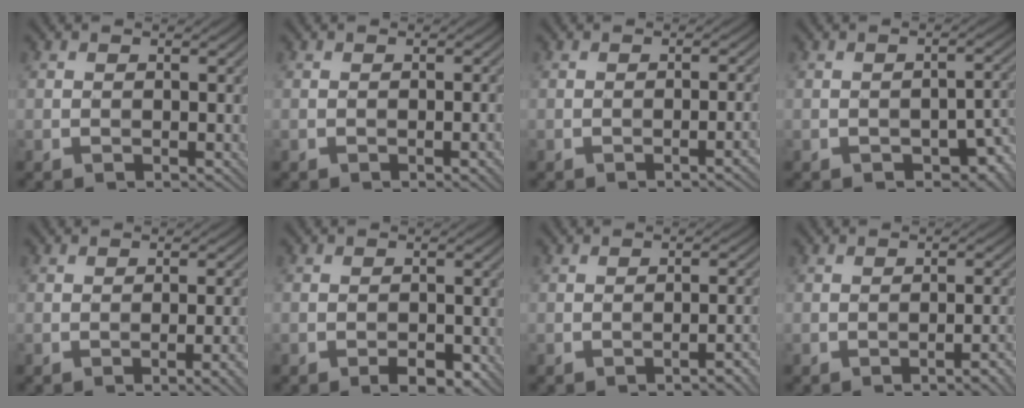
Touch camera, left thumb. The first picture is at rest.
{"total": 2.3, "force": [-0.8, 0.4, 2.1], "torque": [-0.027, 0.005, -0.012]}
{"total": 2.8, "force": [-1.1, 0.5, 2.5], "torque": [-0.029, 0.011, -0.021]}
{"total": 5.7, "force": [-3.1, 2.8, 3.9], "torque": [-0.045, -0.001, -0.040]}
{"total": 4.3, "force": [-1.6, 0.9, 3.8], "torque": [-0.046, 0.007, -0.023]}
{"total": 2.5, "force": [-1.5, 1.0, 1.6], "torque": [-0.021, 0.001, -0.025]}
{"total": 3.3, "force": [-2.0, 0.5, 2.6], "torque": [-0.027, 0.015, -0.034]}
{"total": 3.6, "force": [-1.9, 0.7, 3.0], "torque": [-0.035, 0.015, -0.033]}